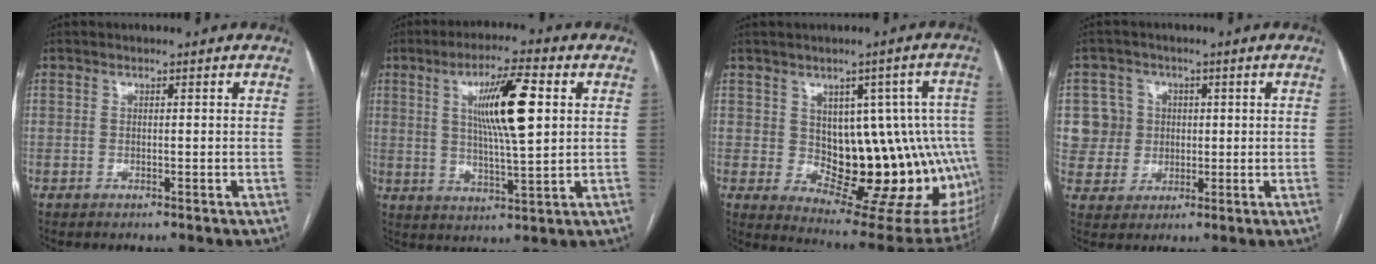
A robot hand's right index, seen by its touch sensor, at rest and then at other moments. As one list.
[{"total": 11.5, "force": [3.0, 1.2, 11.1], "torque": [-0.193, 0.004, 0.053]}, {"total": 17.3, "force": [-0.3, 7.9, 15.4], "torque": [-0.137, 0.022, 0.017]}, {"total": 6.8, "force": [1.4, 6.7, 0.3], "torque": [0.001, 0.019, 0.030]}]